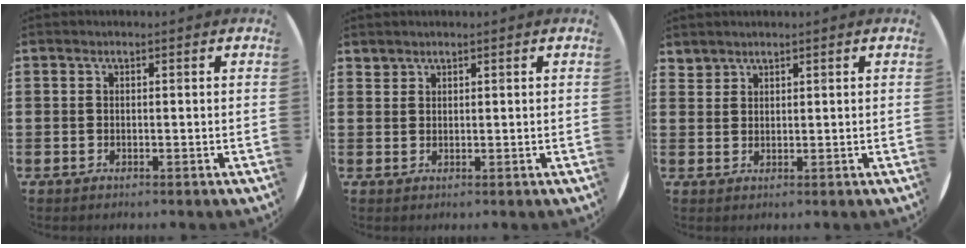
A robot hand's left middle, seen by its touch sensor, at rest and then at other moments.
{"total": 1.2, "force": [1.2, 0.3, -0.3], "torque": [0.003, 0.002, 0.024]}
{"total": 1.7, "force": [1.6, 0.5, -0.2], "torque": [0.001, 0.001, 0.033]}